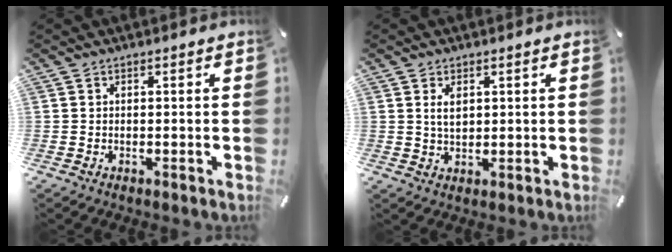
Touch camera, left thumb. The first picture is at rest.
{"total": 3.3, "force": [1.1, 1.9, 2.4], "torque": [-0.045, 0.000, 0.016]}